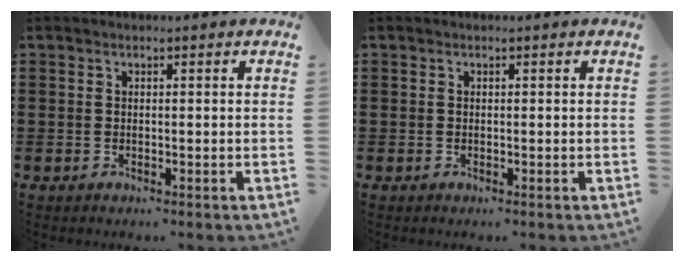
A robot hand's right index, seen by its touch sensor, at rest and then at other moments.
{"total": 0.0}